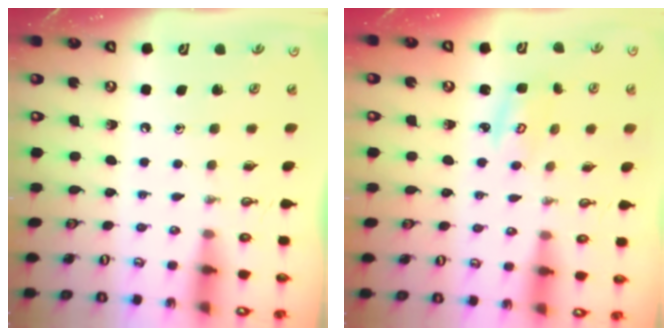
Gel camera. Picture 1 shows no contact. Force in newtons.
{"total": 2.7, "press": 2.7, "slide": 0.1}